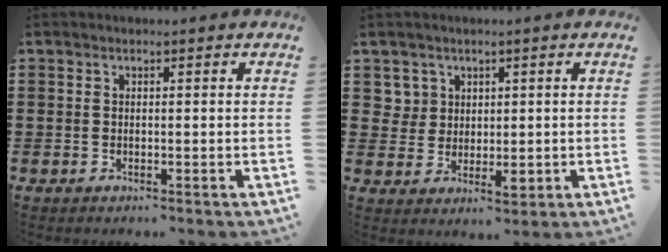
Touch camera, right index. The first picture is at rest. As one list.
[{"total": 4.1, "force": [1.7, 3.6, 0.7], "torque": [-0.023, 0.010, 0.031]}]